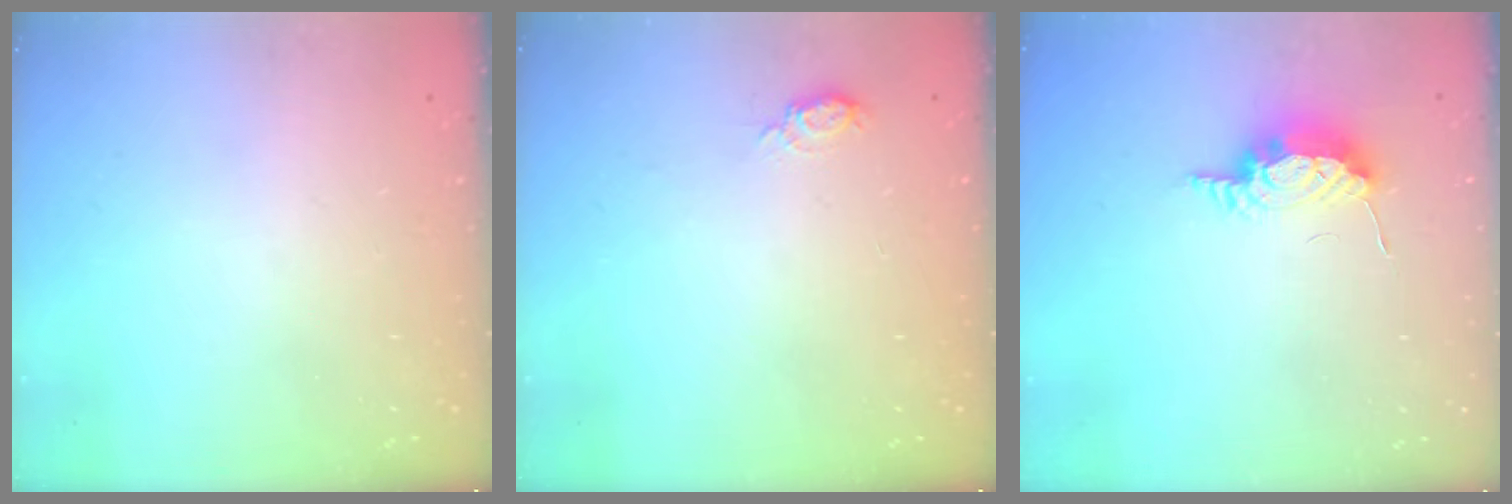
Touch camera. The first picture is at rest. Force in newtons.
{"total": 4.8, "press": 4.8, "slide": 0.5}
{"total": 9.5, "press": 8.5, "slide": 4.1}